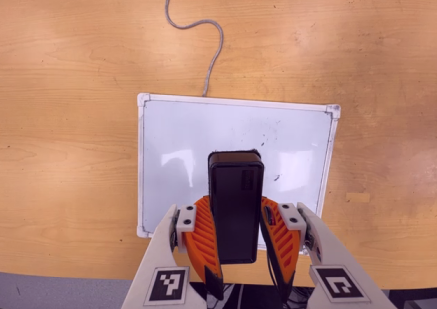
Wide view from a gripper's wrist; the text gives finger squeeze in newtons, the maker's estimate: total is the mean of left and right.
{"total": 6.7, "left": 6.2, "right": 7.3}